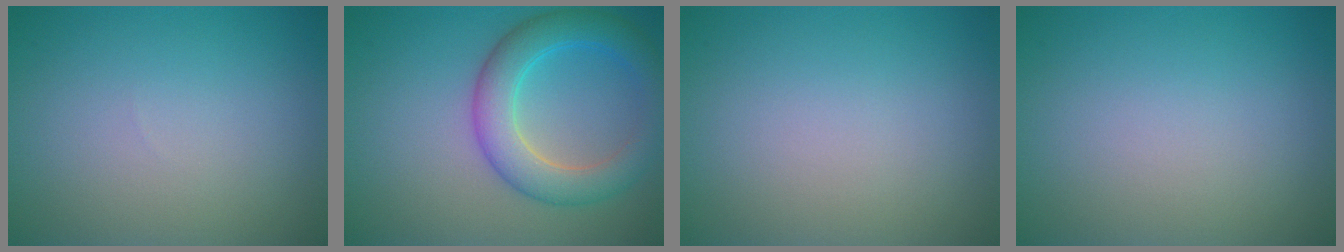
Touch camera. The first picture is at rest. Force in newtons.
{"total": 5.6, "press": 5.6, "slide": 0.1}
{"total": 0.0}
{"total": 0.0}